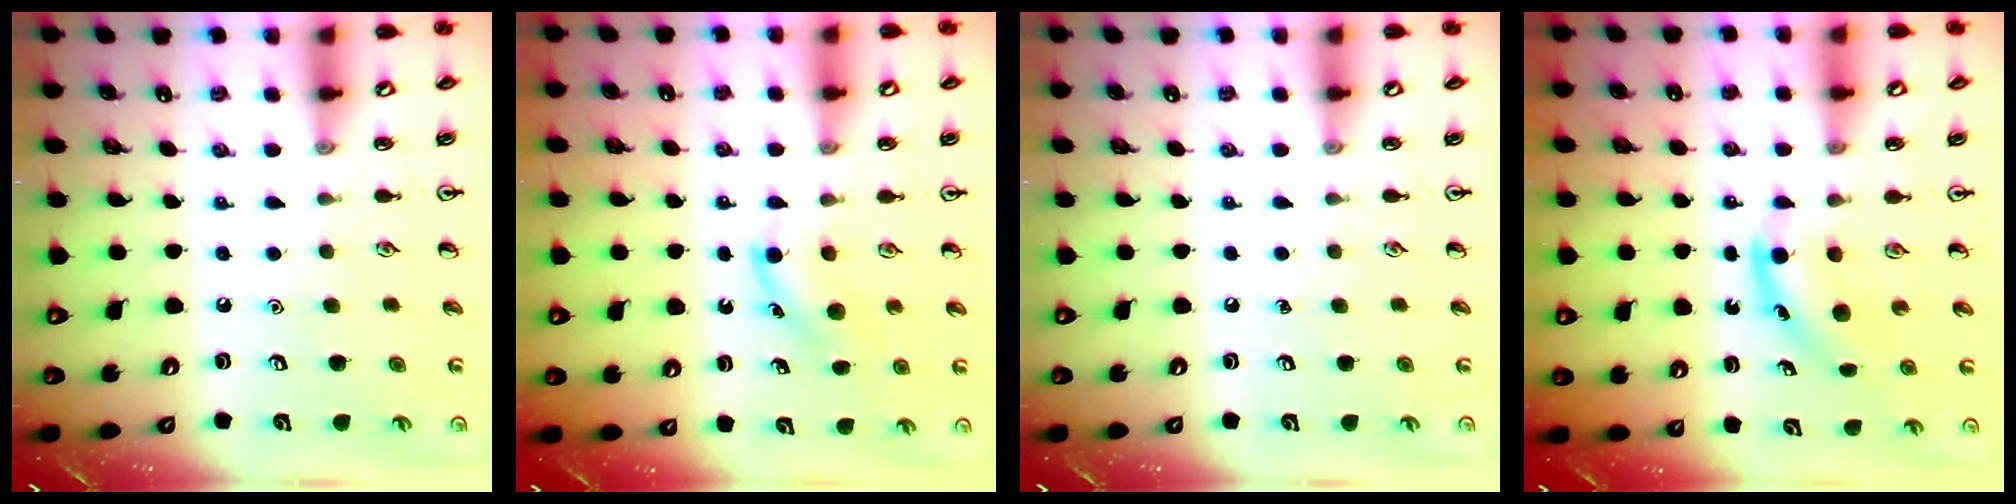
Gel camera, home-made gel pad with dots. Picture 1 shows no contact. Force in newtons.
{"total": 5.1, "press": 4.8, "slide": 1.5}
{"total": 0.0}
{"total": 4.6, "press": 4.5, "slide": 1.0}